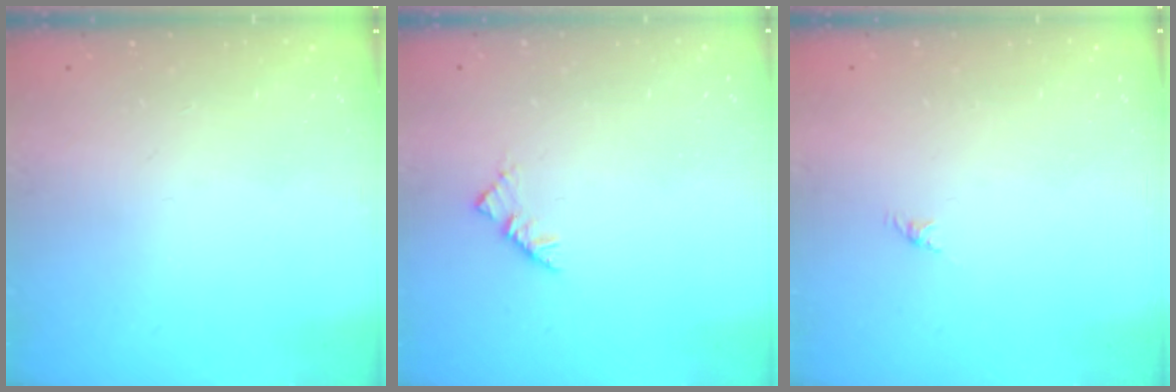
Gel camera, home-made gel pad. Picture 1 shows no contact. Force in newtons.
{"total": 2.9, "press": 2.8, "slide": 0.7}
{"total": 0.0}